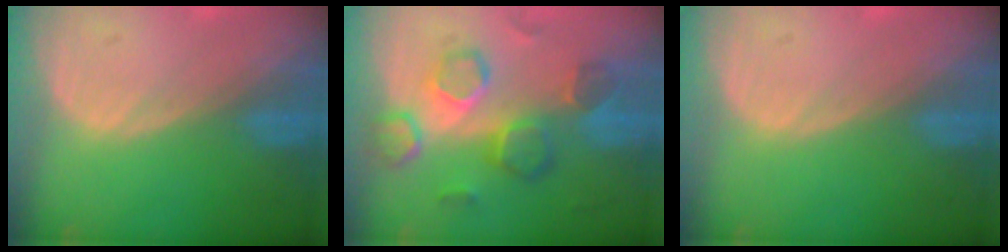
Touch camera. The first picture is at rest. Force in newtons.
{"total": 8.5, "press": 8.3, "slide": 2.1}
{"total": 0.0}